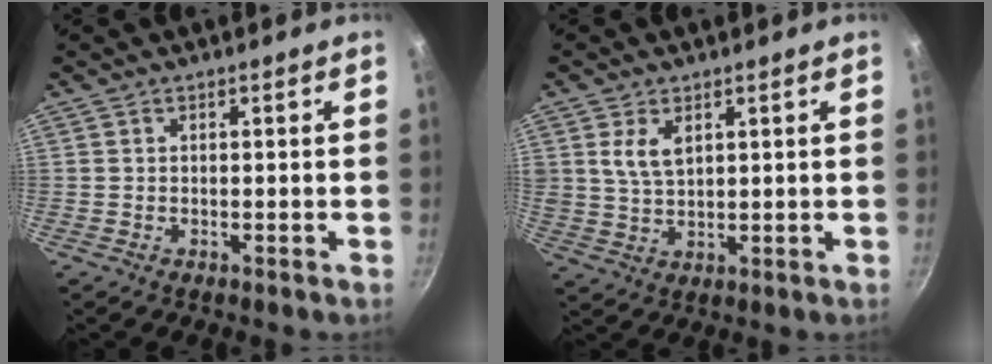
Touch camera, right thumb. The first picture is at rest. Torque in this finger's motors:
{"motor_torque": [2.32, 2.69, 1.10, -0.79, 0.77]}